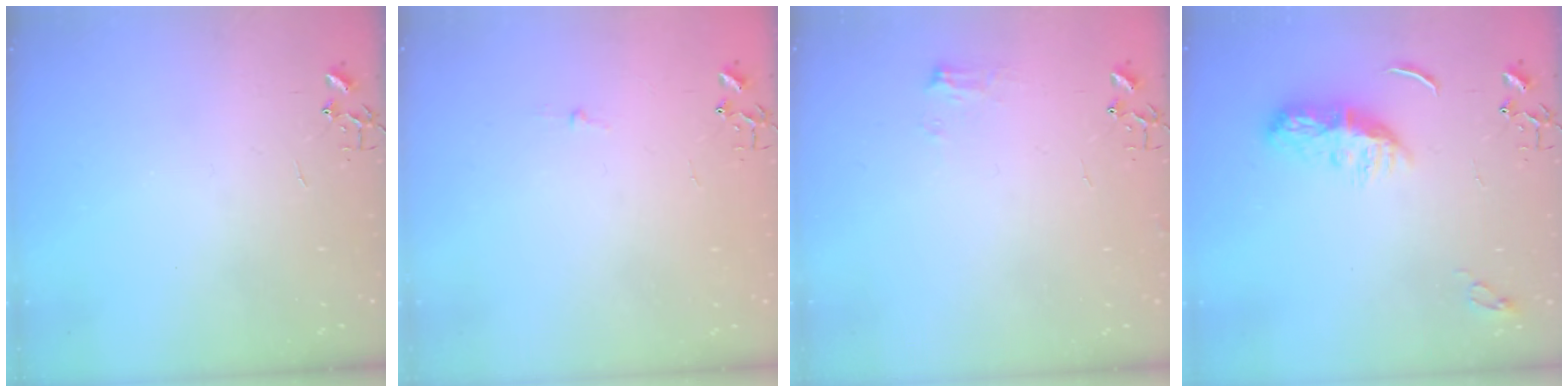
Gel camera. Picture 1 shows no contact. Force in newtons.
{"total": 2.7, "press": 2.7, "slide": 0.3}
{"total": 6.8, "press": 6.8, "slide": 0.8}
{"total": 8.7, "press": 8.7, "slide": 0.3}